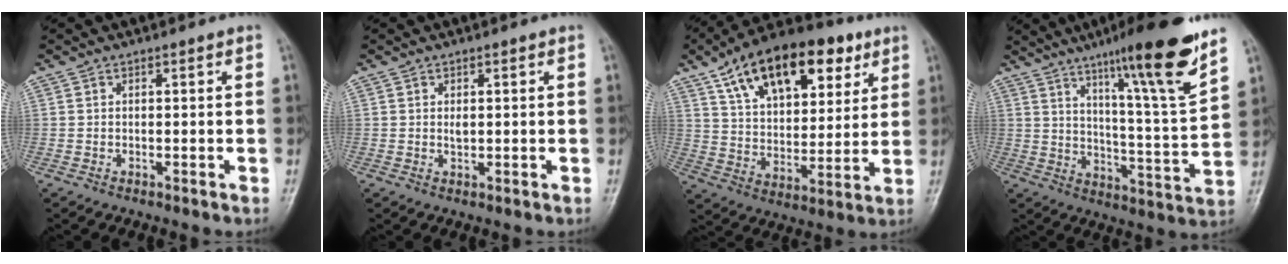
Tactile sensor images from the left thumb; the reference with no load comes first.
{"total": 1.4, "force": [0.3, 0.8, 1.1], "torque": [-0.017, -0.003, 0.007]}
{"total": 22.5, "force": [11.5, 12.0, 15.1], "torque": [-0.208, -0.016, 0.192]}
{"total": 19.4, "force": [12.5, 1.3, 14.9], "torque": [-0.202, -0.066, 0.192]}